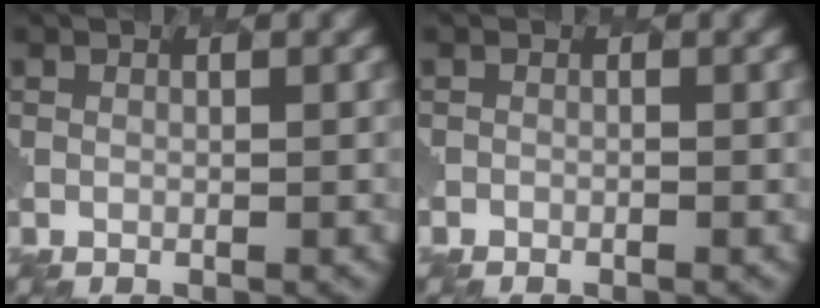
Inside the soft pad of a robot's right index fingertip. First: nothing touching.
{"total": 1.8, "force": [-1.6, 0.5, -0.6], "torque": [0.001, -0.005, -0.017]}